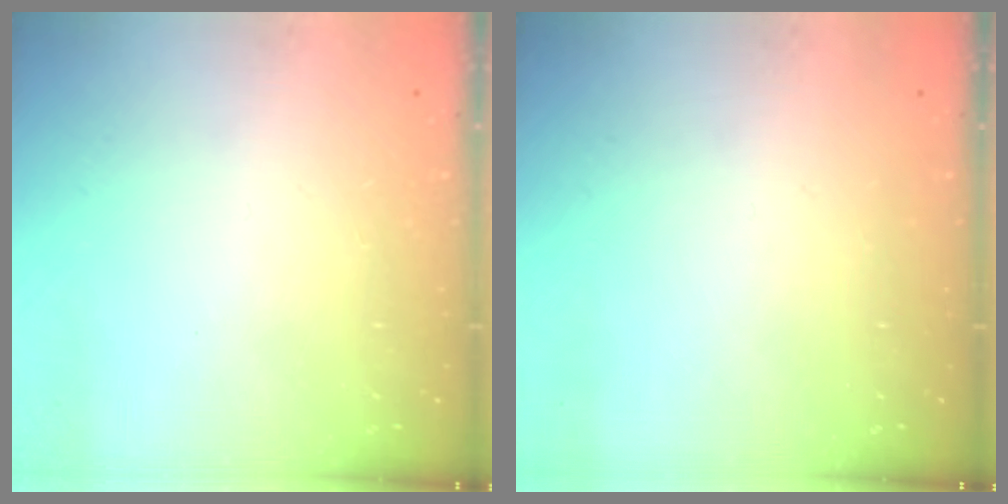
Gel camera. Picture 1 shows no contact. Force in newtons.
{"total": 0.0}